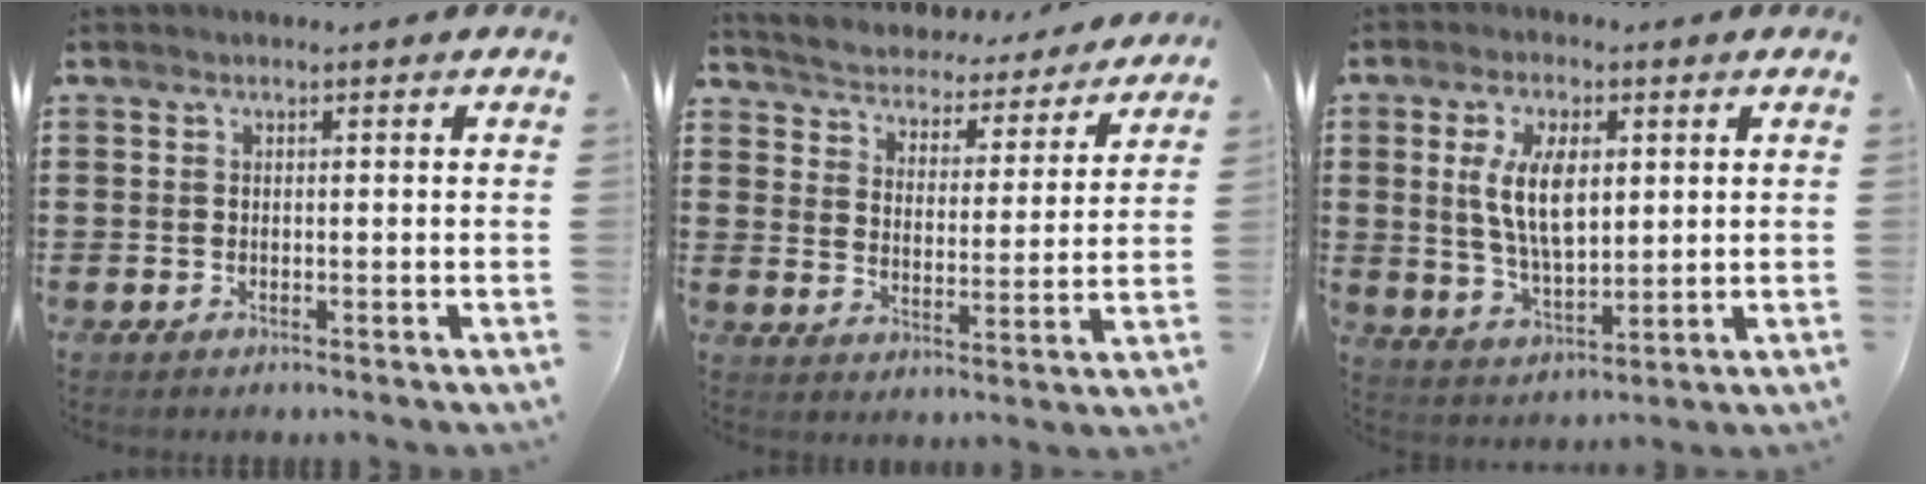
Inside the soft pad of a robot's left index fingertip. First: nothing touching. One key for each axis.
{"total": 3.7, "fx": 3.7, "fy": 0.0, "fz": -0.2, "tx": -0.022, "ty": -0.037, "tz": 0.054}
{"total": 9.3, "fx": 2.5, "fy": 4.4, "fz": 7.8, "tx": -0.162, "ty": 0.005, "tz": 0.041}